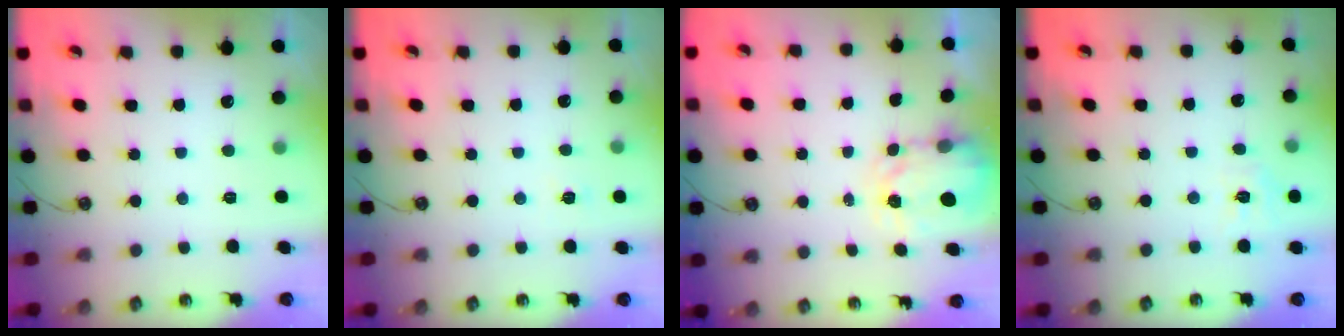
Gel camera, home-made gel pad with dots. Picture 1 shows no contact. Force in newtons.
{"total": 2.2, "press": 2.2, "slide": 0.3}
{"total": 3.4, "press": 3.3, "slide": 0.4}
{"total": 6.8, "press": 6.7, "slide": 0.6}